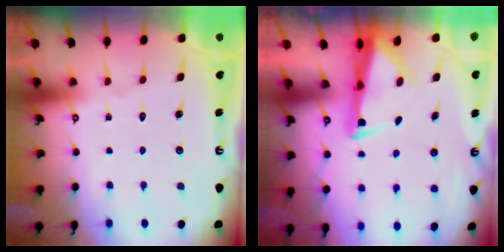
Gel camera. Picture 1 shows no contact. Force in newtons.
{"total": 3.1, "press": 2.9, "slide": 1.0}